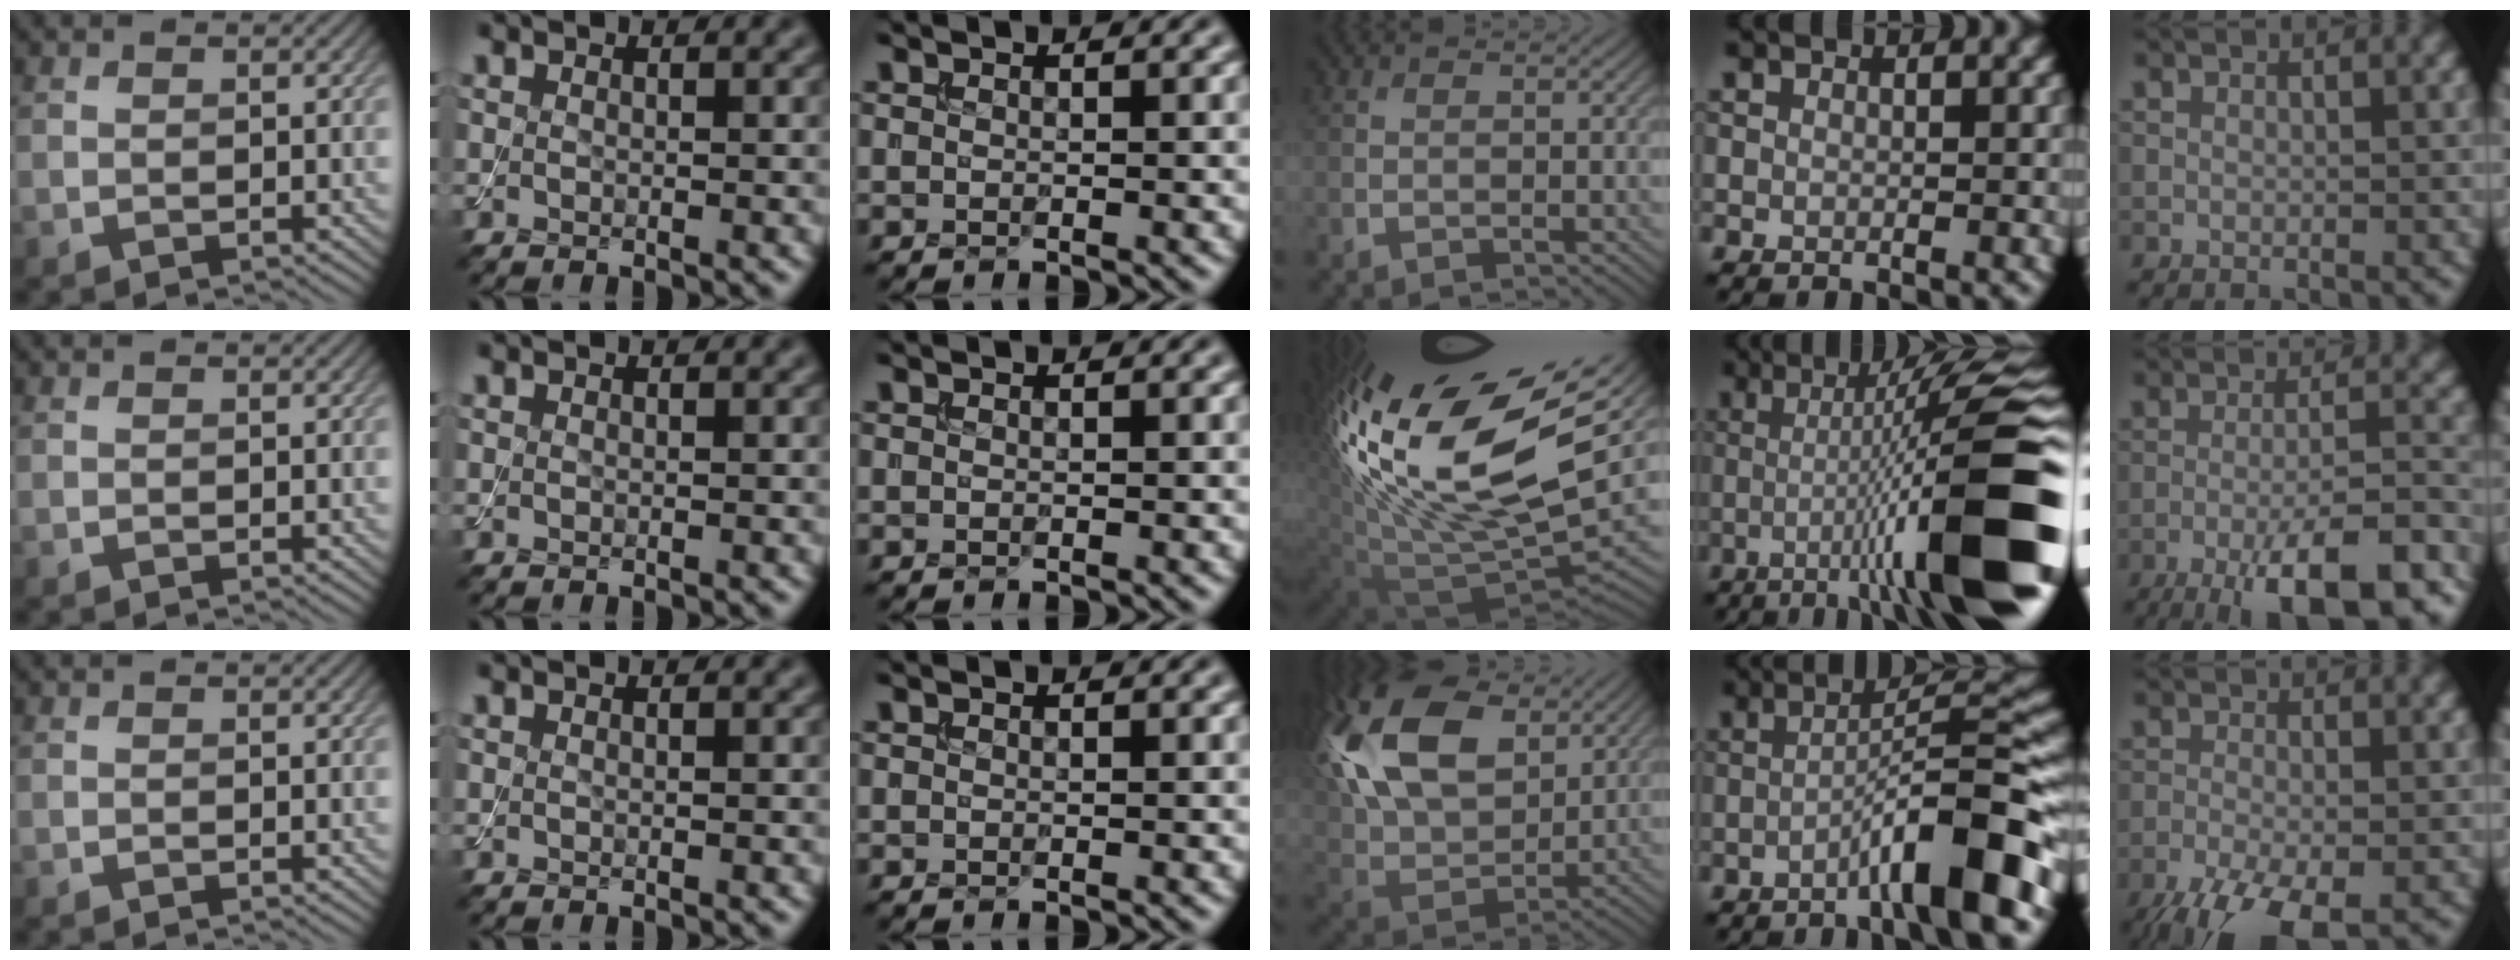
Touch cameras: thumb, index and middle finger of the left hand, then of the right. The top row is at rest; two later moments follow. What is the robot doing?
{"motion": "assemble", "object": "toy tower of hanoi"}